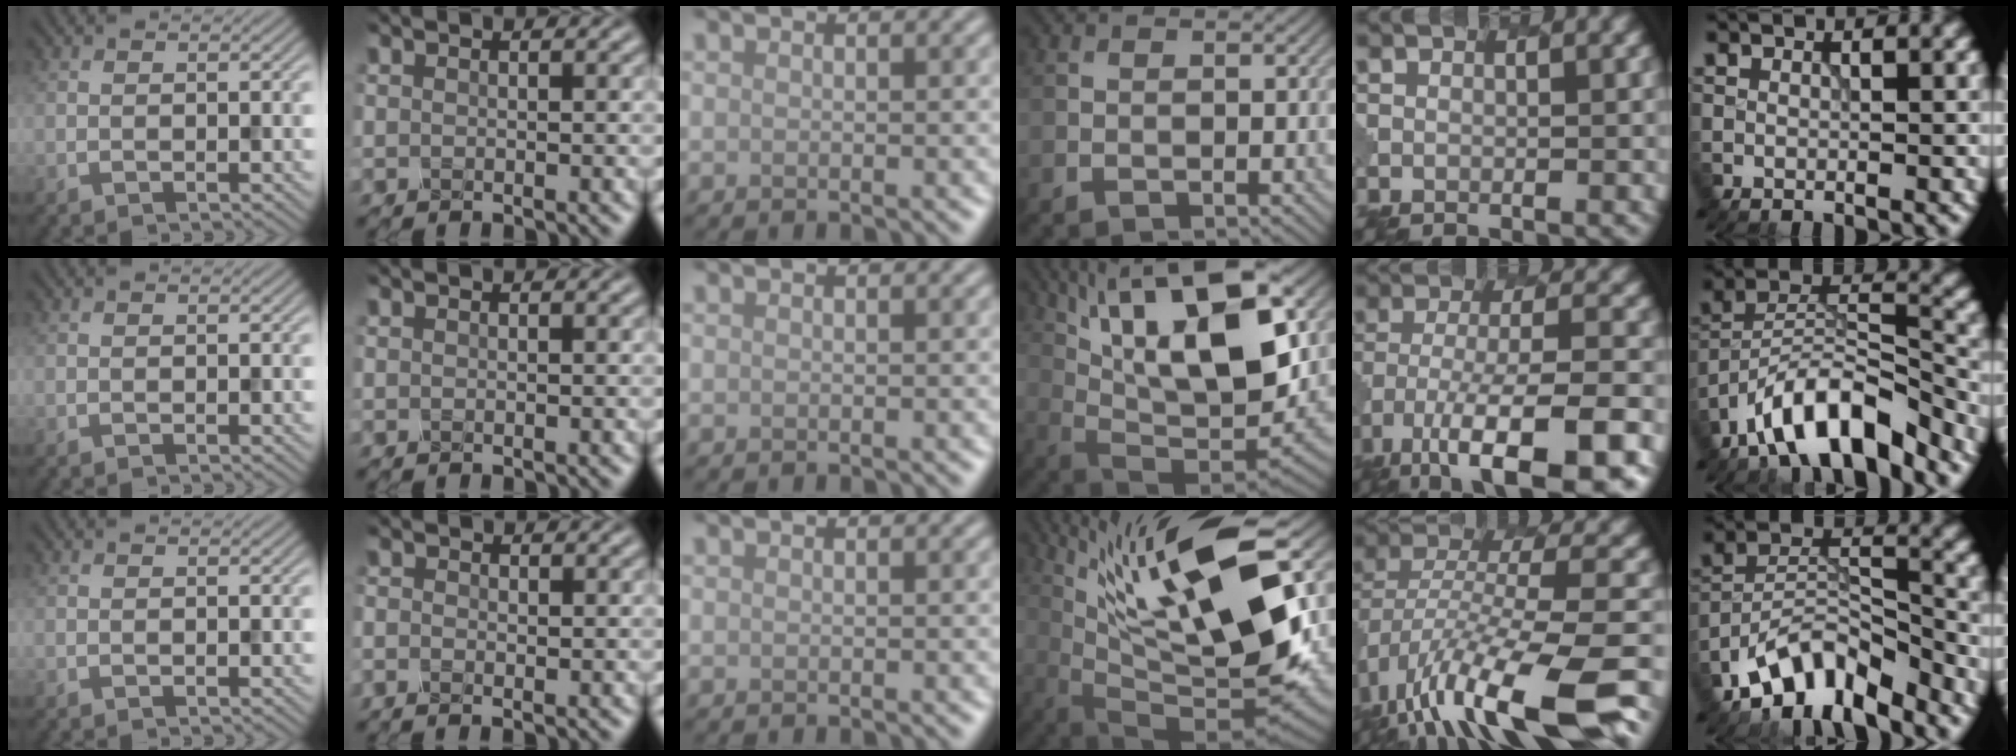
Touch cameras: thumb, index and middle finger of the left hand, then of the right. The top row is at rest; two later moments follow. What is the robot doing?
{"motion": "twist", "object": "rubiks cube"}